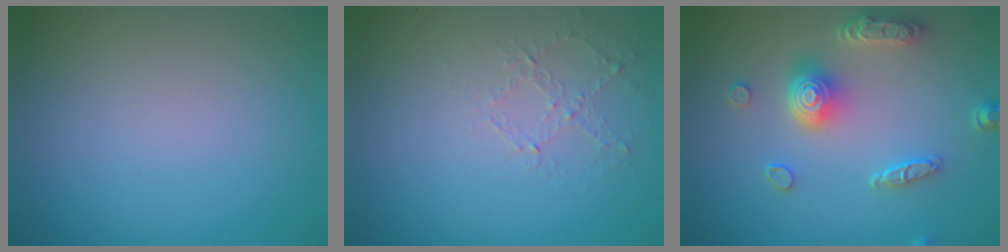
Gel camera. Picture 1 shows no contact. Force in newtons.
{"total": 1.0, "press": 0.4, "slide": 0.9}
{"total": 4.8, "press": 3.7, "slide": 3.0}